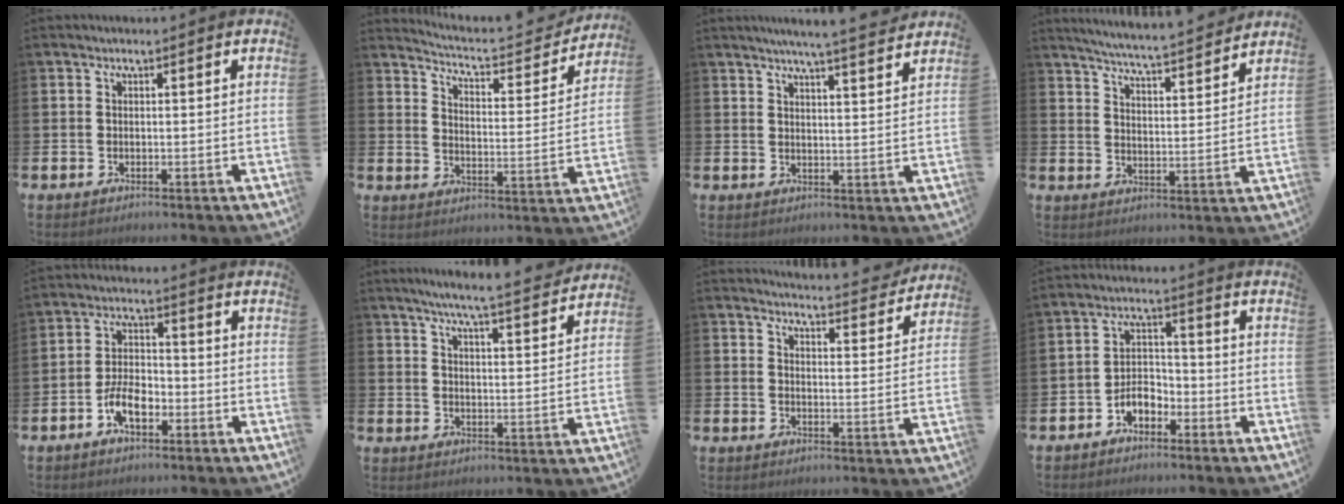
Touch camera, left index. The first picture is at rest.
{"total": 5.1, "force": [4.9, 0.7, 1.2], "torque": [-0.043, -0.043, 0.076]}
{"total": 5.6, "force": [5.3, -0.8, 1.5], "torque": [-0.033, -0.032, 0.091]}
{"total": 5.6, "force": [5.4, -0.3, 1.1], "torque": [-0.043, -0.042, 0.093]}
{"total": 5.1, "force": [-2.4, 2.5, 3.8], "torque": [-0.077, 0.006, -0.047]}
{"total": 6.3, "force": [6.0, -0.4, 2.0], "torque": [-0.045, -0.043, 0.100]}
{"total": 5.0, "force": [5.0, 0.2, 0.5], "torque": [-0.011, -0.038, 0.084]}
{"total": 3.9, "force": [-2.6, 2.2, 1.9], "torque": [-0.036, 0.010, -0.053]}